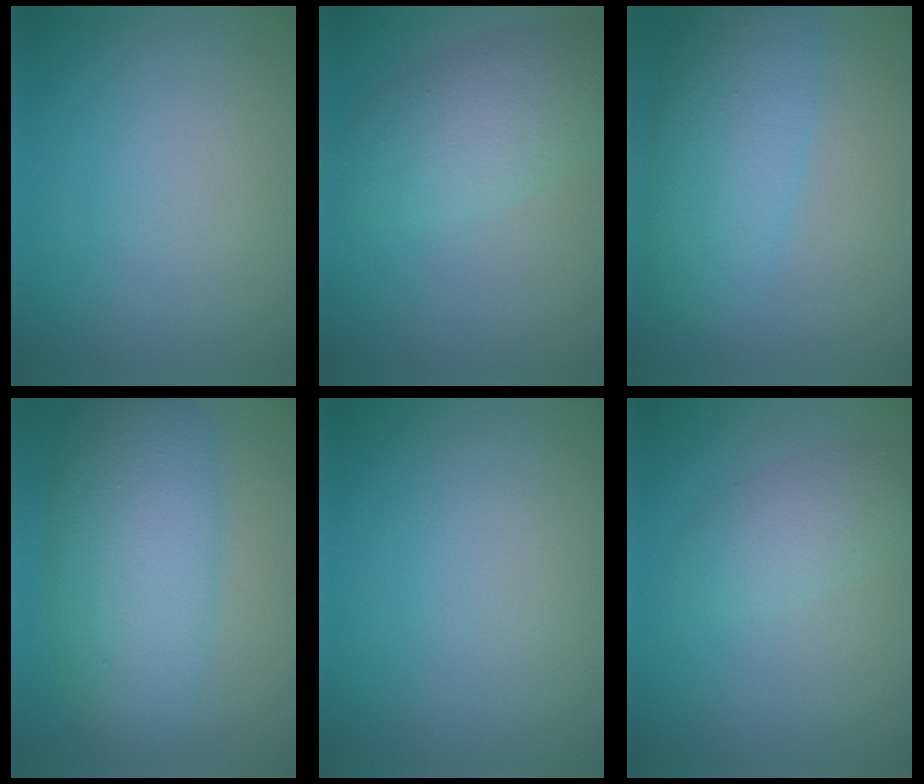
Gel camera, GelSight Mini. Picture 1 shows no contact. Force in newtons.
{"total": 4.7, "press": 4.7, "slide": 0.1}
{"total": 5.8, "press": 5.8, "slide": 0.2}
{"total": 8.1, "press": 8.1, "slide": 0.1}
{"total": 0.0}
{"total": 2.5, "press": 2.5, "slide": 0.0}